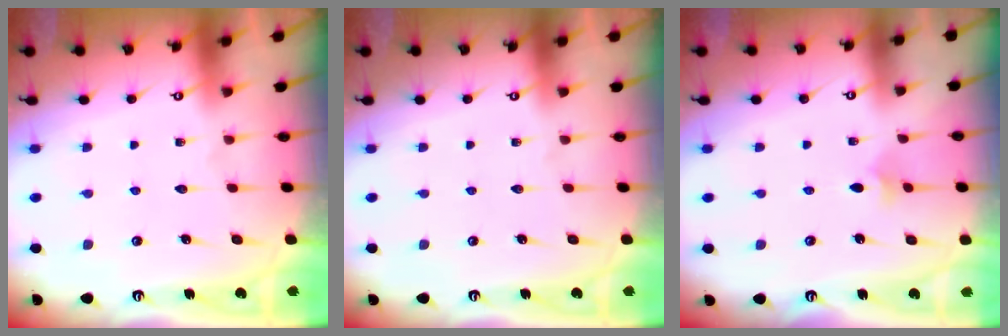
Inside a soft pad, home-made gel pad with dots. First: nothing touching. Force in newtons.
{"total": 0.0}
{"total": 3.9, "press": 3.8, "slide": 1.1}